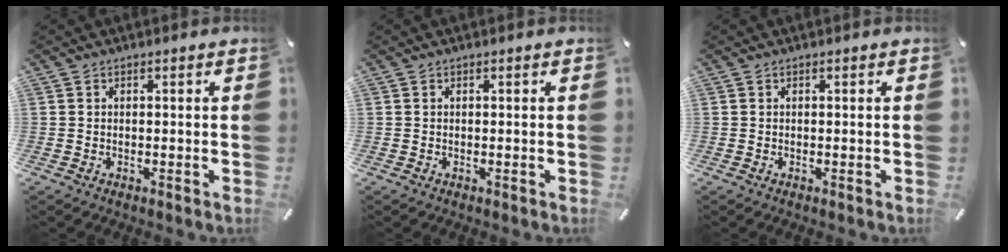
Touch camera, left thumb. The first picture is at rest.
{"total": 0.0}
{"total": 0.0}